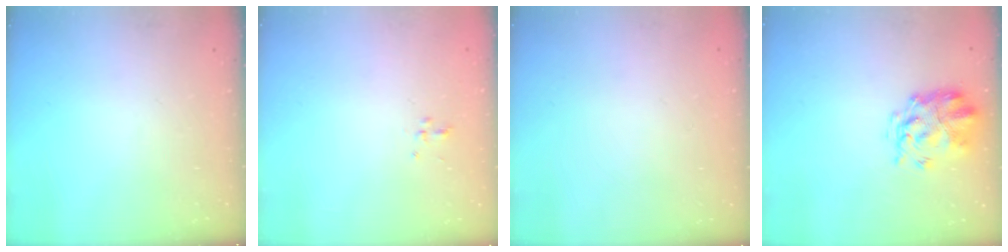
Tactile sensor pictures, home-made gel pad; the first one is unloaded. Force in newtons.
{"total": 2.0, "press": 1.8, "slide": 0.9}
{"total": 1.9, "press": 1.9, "slide": 0.2}
{"total": 3.8, "press": 3.5, "slide": 1.6}